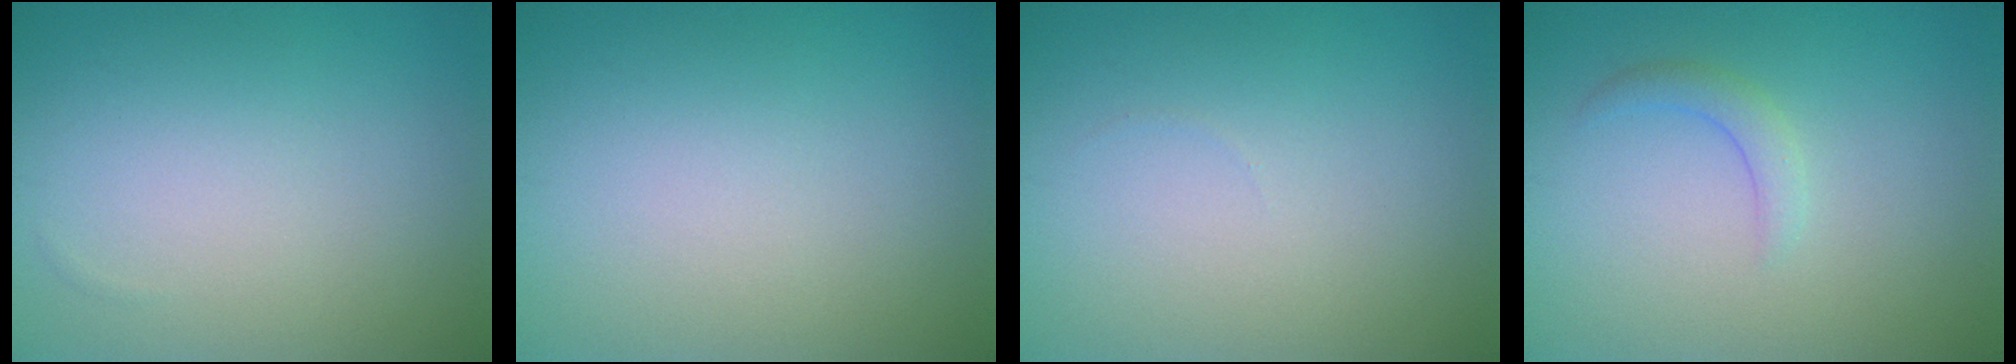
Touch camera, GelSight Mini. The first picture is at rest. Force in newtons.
{"total": 0.0}
{"total": 0.0}
{"total": 1.5, "press": 1.5, "slide": 0.2}